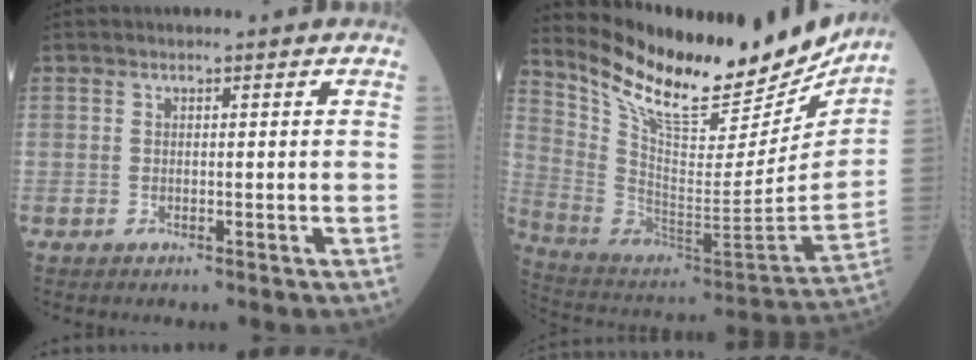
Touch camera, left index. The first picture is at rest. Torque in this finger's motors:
{"motor_torque": [0.74, -0.98, 0.17, 0.07]}